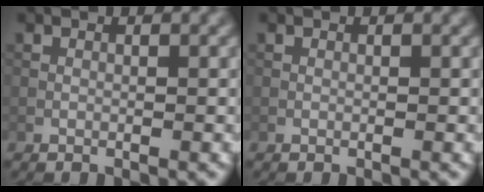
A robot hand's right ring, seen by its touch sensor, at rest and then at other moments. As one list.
[{"total": 0.0}]